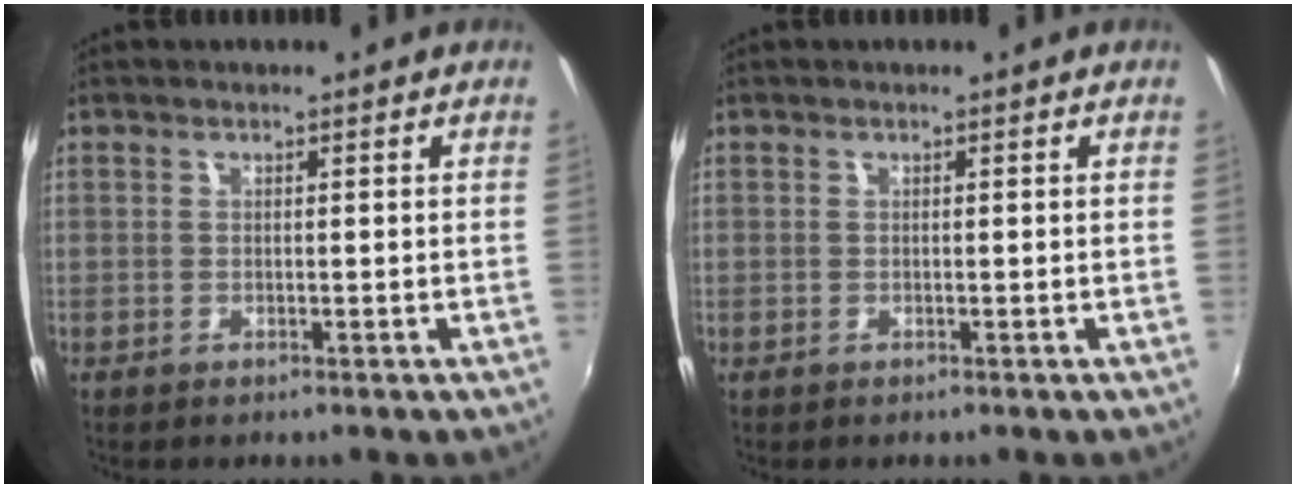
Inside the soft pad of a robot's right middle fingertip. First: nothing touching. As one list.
[{"total": 0.0}]